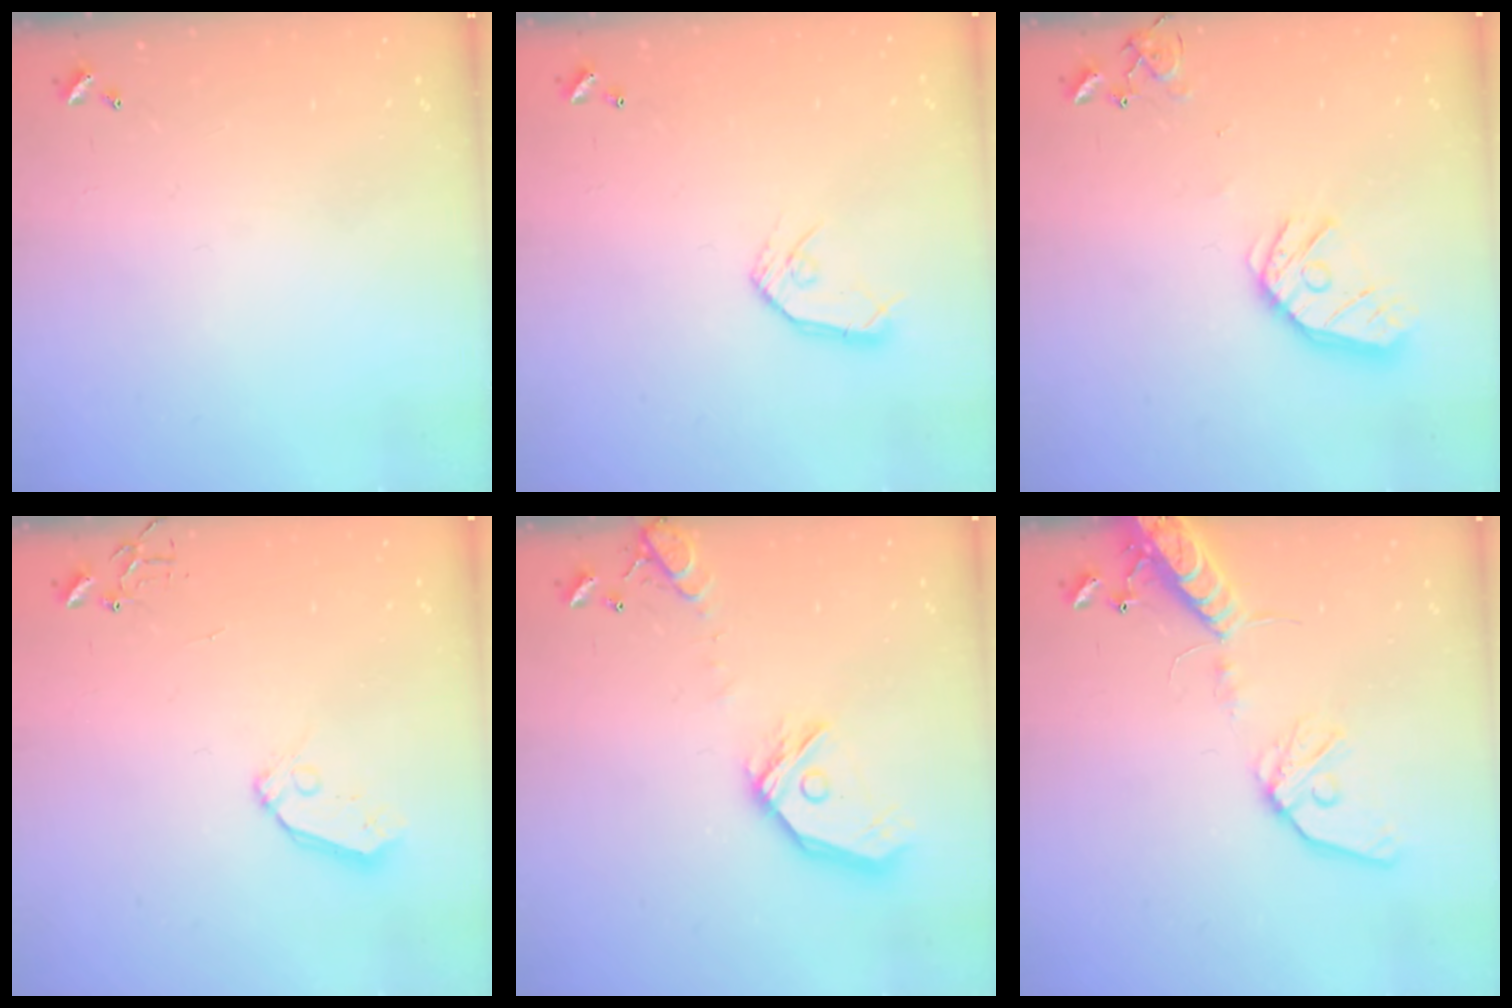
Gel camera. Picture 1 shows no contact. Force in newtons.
{"total": 8.8, "press": 8.8, "slide": 0.6}
{"total": 14.4, "press": 14.3, "slide": 1.9}
{"total": 6.9, "press": 6.9, "slide": 0.5}
{"total": 16.5, "press": 16.3, "slide": 2.4}
{"total": 14.1, "press": 13.8, "slide": 3.0}